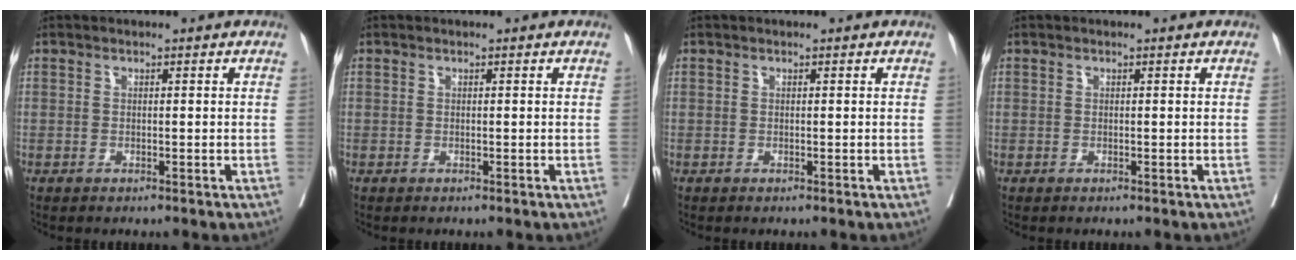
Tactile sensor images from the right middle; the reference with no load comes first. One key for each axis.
{"total": 0.0}
{"total": 0.0}
{"total": 0.0}